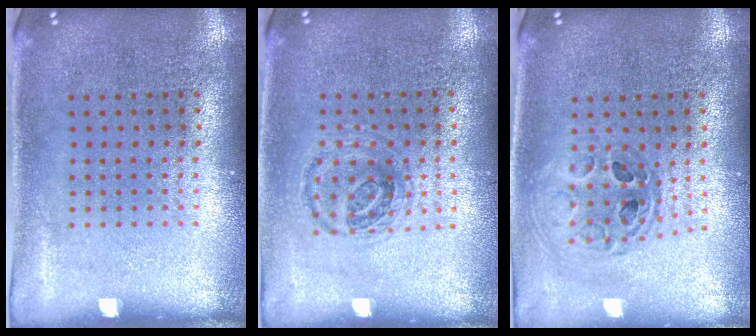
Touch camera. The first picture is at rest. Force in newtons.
{"total": 0.9, "press": 0.9, "slide": 0.2}
{"total": 0.8, "press": 0.7, "slide": 0.2}